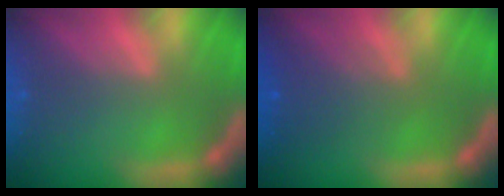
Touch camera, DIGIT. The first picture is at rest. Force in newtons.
{"total": 3.6}